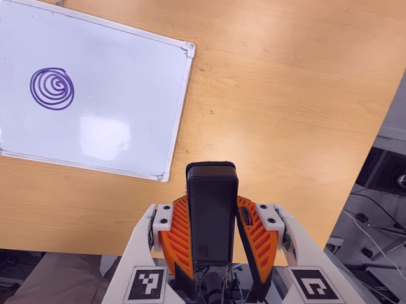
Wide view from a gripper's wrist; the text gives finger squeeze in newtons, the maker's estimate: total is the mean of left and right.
{"total": 6.0, "left": 5.2, "right": 6.7}